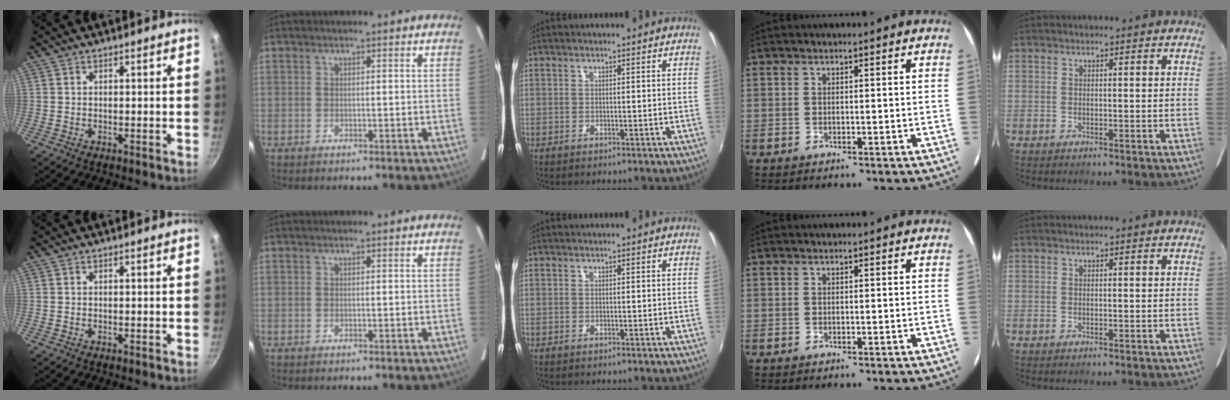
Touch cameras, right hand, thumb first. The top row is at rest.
{}